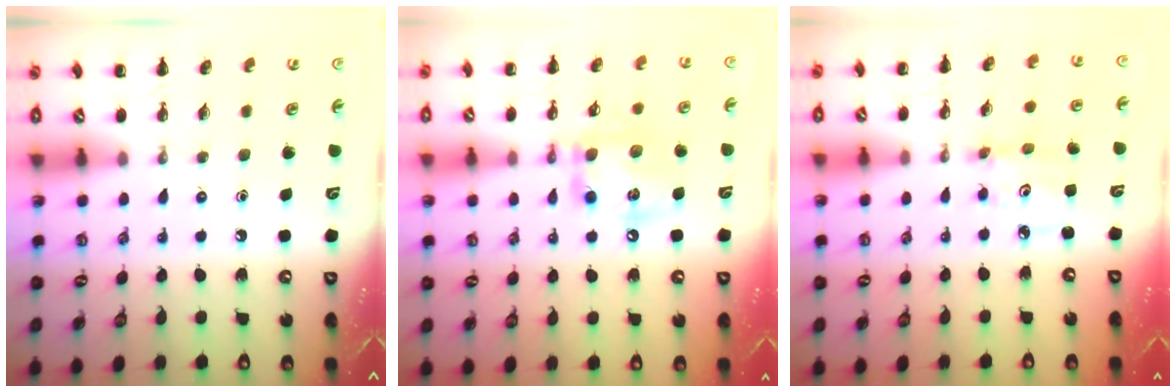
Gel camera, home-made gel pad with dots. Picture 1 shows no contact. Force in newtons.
{"total": 13.5, "press": 13.3, "slide": 2.0}
{"total": 2.8, "press": 2.8, "slide": 0.4}